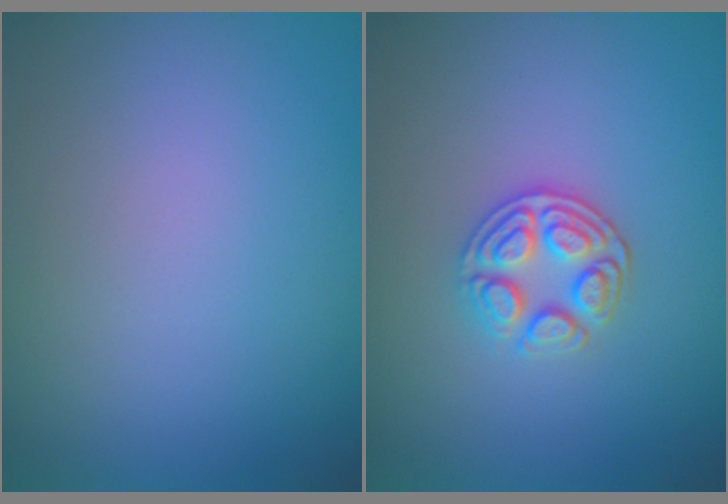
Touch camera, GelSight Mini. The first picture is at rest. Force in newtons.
{"total": 3.2, "press": 2.9, "slide": 1.4}